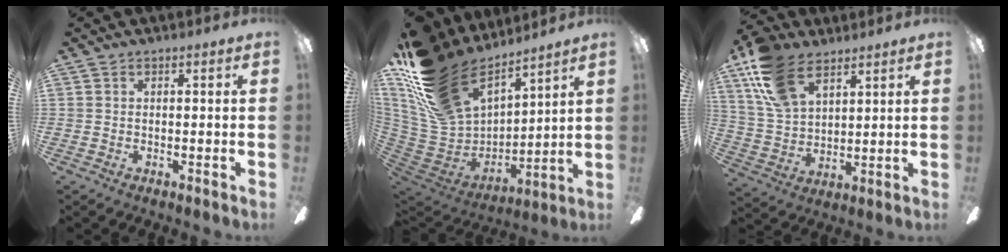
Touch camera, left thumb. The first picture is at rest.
{"total": 23.8, "force": [16.5, 12.1, 12.1], "torque": [-0.267, -0.097, 0.307]}
{"total": 15.6, "force": [9.6, 8.4, 8.9], "torque": [-0.191, -0.022, 0.185]}